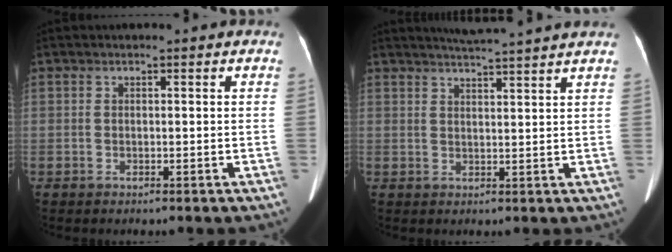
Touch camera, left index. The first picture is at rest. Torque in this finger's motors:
{"motor_torque": [0.17, -0.86, -0.03, 0.05]}